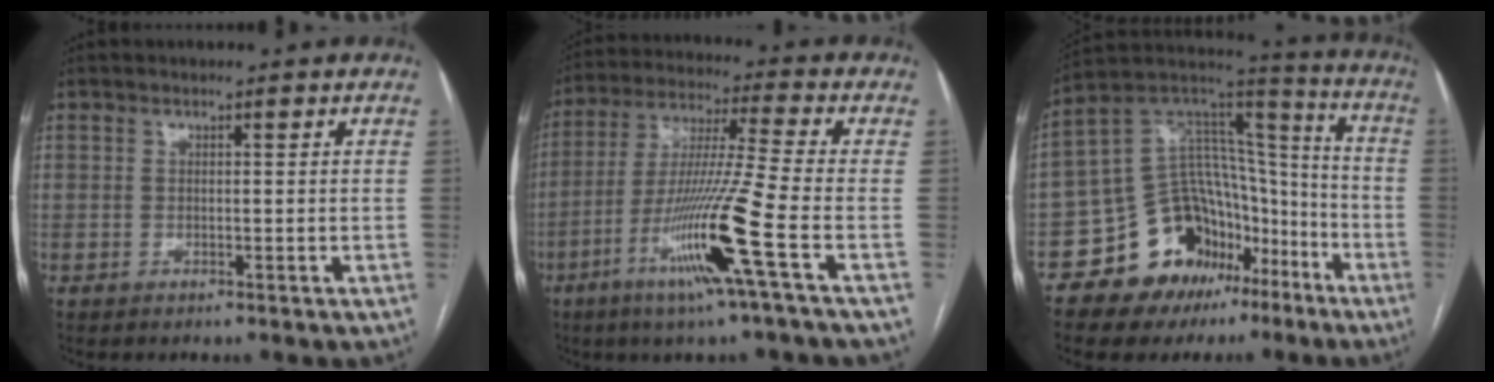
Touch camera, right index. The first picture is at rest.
{"total": 14.7, "force": [-5.9, -1.8, 13.3], "torque": [-0.265, -0.021, -0.115]}
{"total": 18.2, "force": [-10.2, 11.9, 9.2], "torque": [-0.135, 0.081, -0.158]}